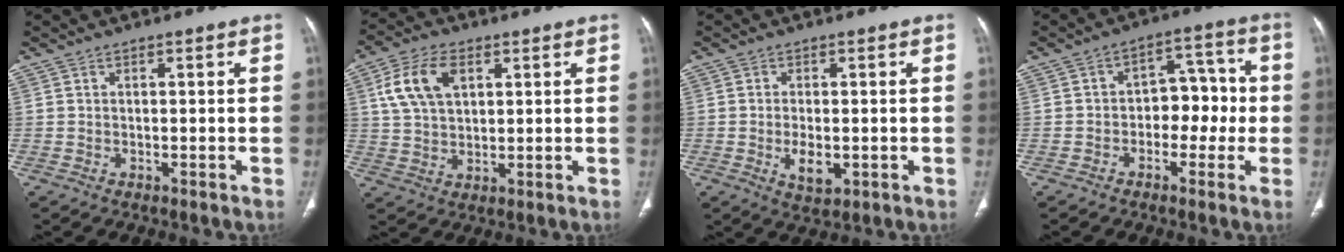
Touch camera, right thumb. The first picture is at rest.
{"total": 9.9, "force": [3.6, 5.9, 7.1], "torque": [-0.133, 0.001, 0.068]}
{"total": 4.8, "force": [-1.1, 2.4, 4.0], "torque": [-0.068, -0.008, -0.013]}
{"total": 8.4, "force": [-1.5, 5.9, 5.8], "torque": [-0.036, 0.039, -0.032]}